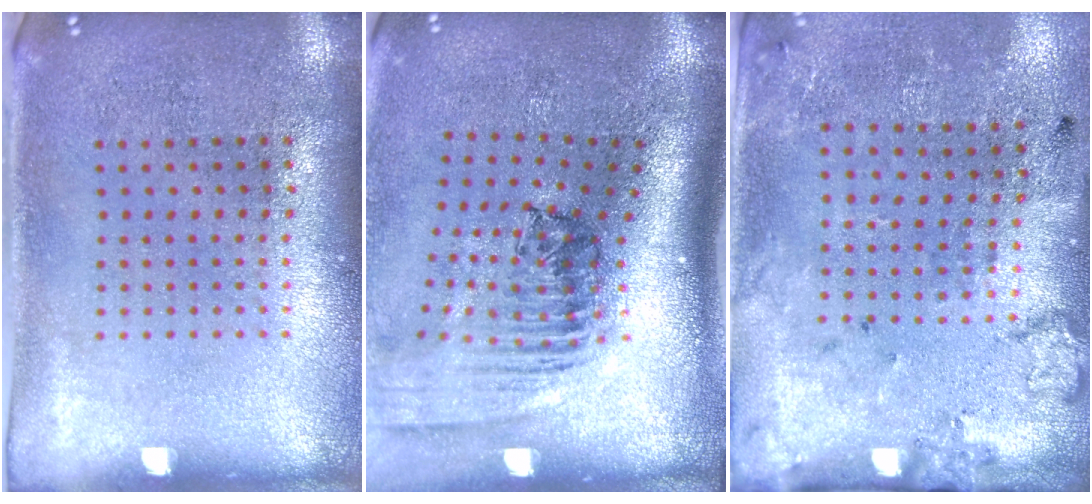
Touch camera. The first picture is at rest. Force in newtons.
{"total": 2.5, "press": 1.8, "slide": 1.7}
{"total": 2.3, "press": 1.4, "slide": 1.9}